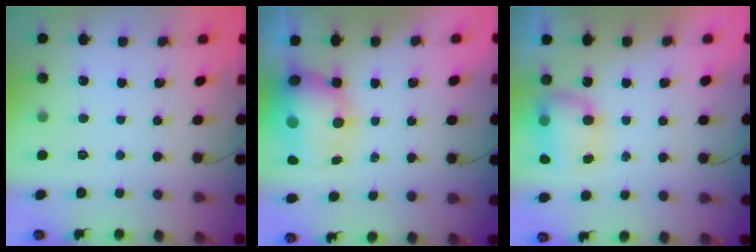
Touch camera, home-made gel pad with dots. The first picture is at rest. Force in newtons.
{"total": 12.6, "press": 12.3, "slide": 2.9}
{"total": 7.6, "press": 7.5, "slide": 1.2}